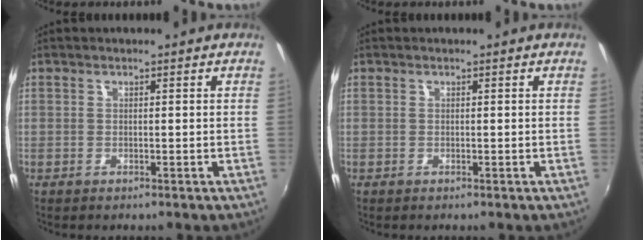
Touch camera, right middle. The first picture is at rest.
{"total": 0.0}